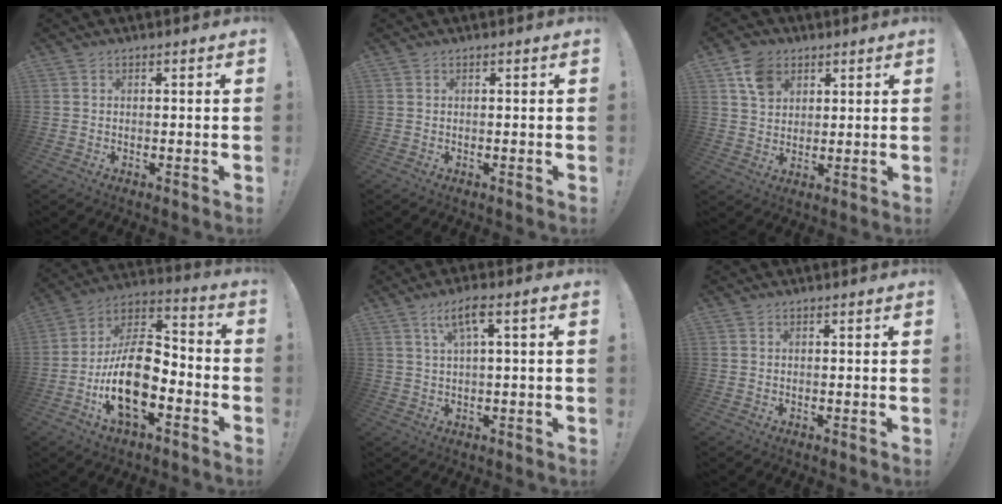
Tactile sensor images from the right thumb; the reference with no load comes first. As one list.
[{"total": 0.0}, {"total": 8.4, "force": [4.4, 6.4, 3.2], "torque": [-0.057, -0.012, 0.088]}, {"total": 18.3, "force": [-6.1, 9.5, 14.4], "torque": [-0.267, 0.025, -0.099]}, {"total": 6.1, "force": [1.5, 1.0, 5.8], "torque": [-0.111, 0.010, 0.023]}, {"total": 0.0}]